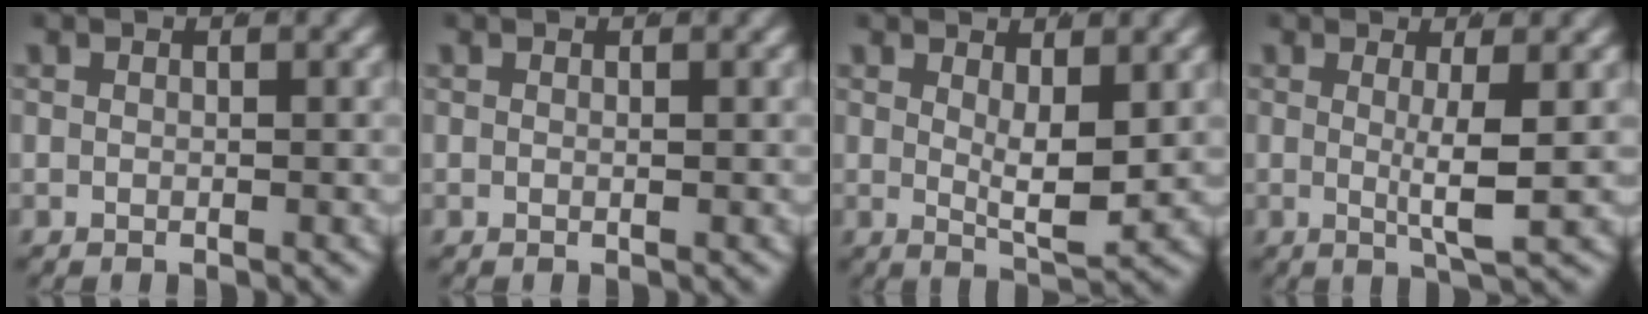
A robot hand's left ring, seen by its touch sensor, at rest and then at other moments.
{"total": 0.0}
{"total": 3.3, "force": [1.2, 0.5, 3.0], "torque": [-0.051, -0.020, 0.027]}
{"total": 3.3, "force": [0.2, -0.1, 3.3], "torque": [-0.055, -0.015, 0.008]}